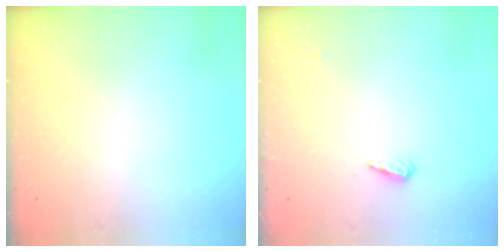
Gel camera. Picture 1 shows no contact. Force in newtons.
{"total": 3.5, "press": 3.5, "slide": 0.4}